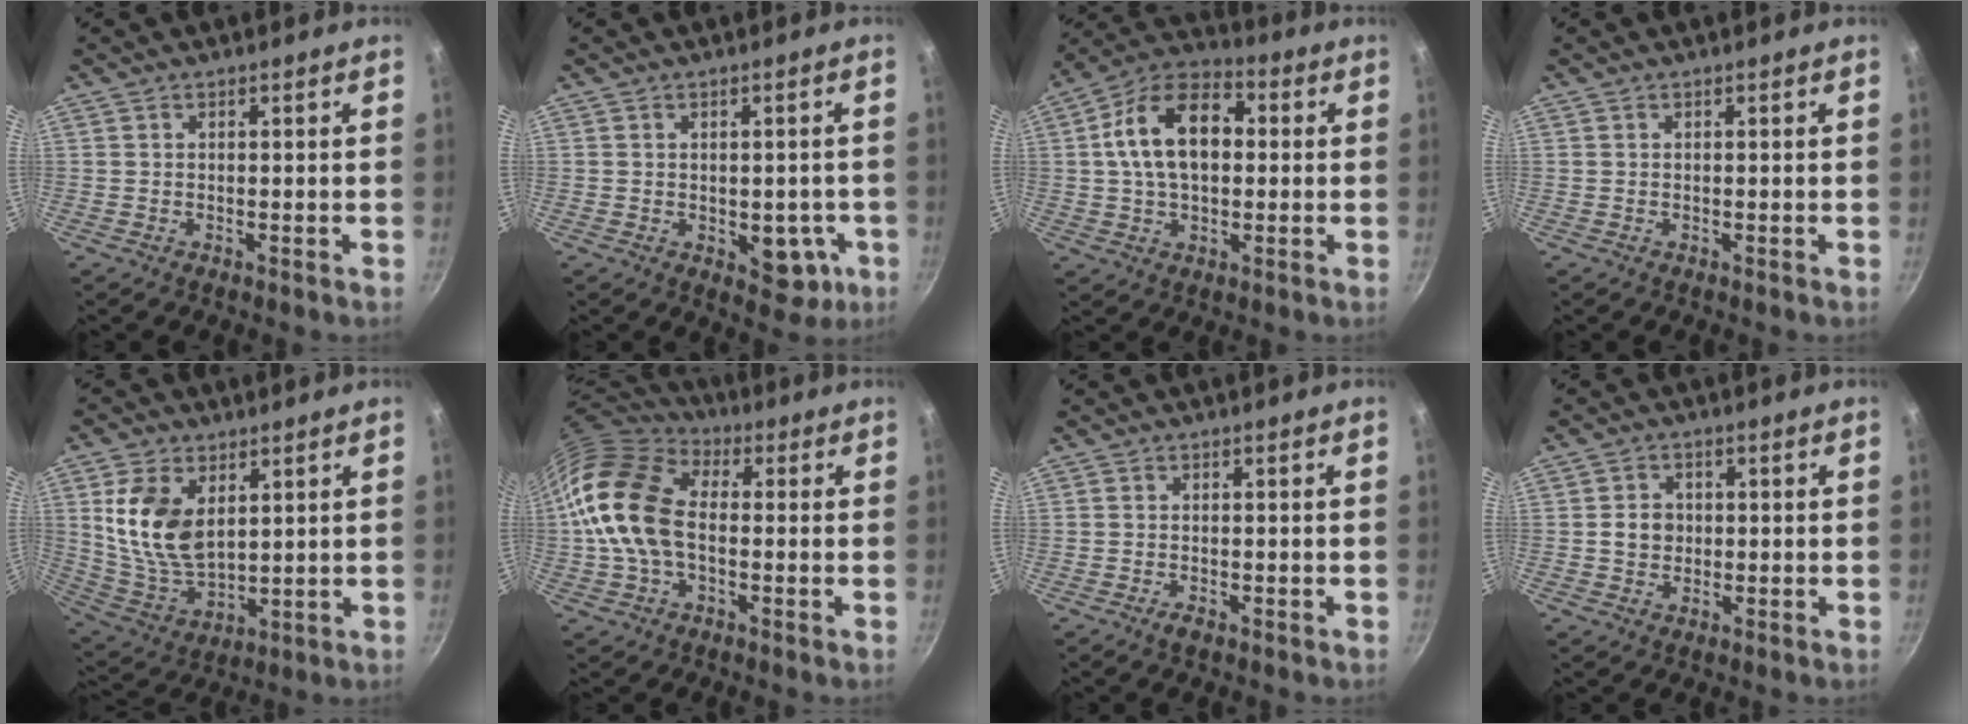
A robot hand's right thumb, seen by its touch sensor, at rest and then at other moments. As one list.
[{"total": 7.2, "force": [-1.8, 4.5, 5.3], "torque": [-0.031, 0.005, -0.016]}, {"total": 15.6, "force": [2.0, 9.9, 11.9], "torque": [-0.176, 0.030, 0.017]}, {"total": 0.0}, {"total": 13.9, "force": [3.9, 8.7, 10.1], "torque": [-0.182, -0.027, 0.088]}, {"total": 17.0, "force": [-0.4, 11.2, 12.7], "torque": [-0.228, 0.030, -0.023]}, {"total": 1.6, "force": [-1.0, 0.7, 1.1], "torque": [-0.022, 0.006, -0.019]}, {"total": 4.0, "force": [-0.1, 3.5, 1.9], "torque": [-0.014, 0.006, -0.004]}]